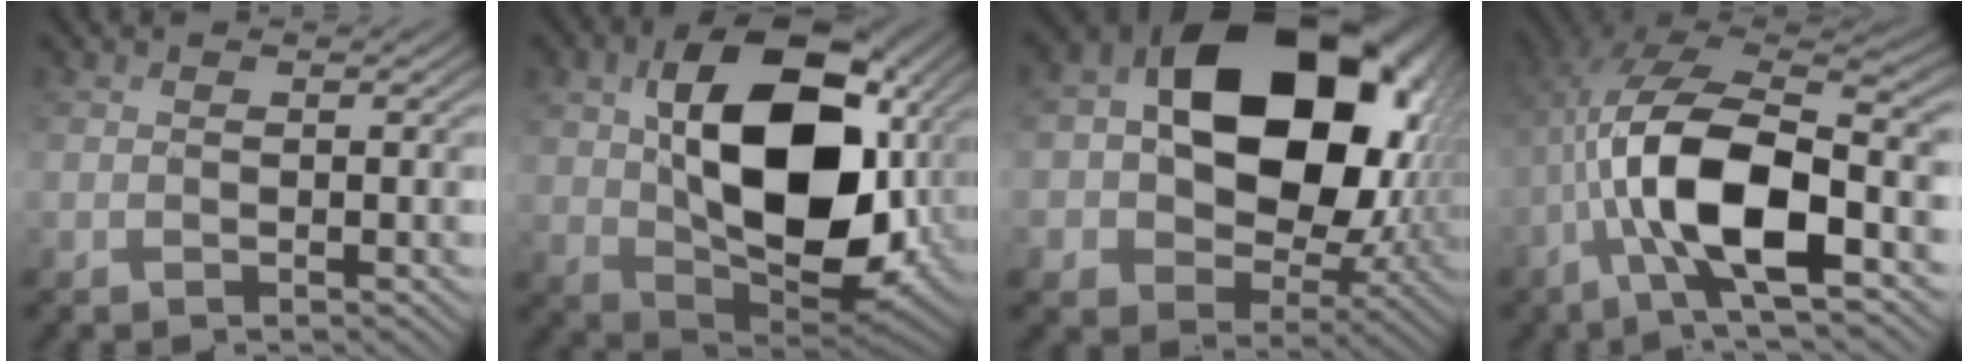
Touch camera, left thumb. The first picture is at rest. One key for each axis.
{"total": 17.5, "fx": 2.3, "fy": 11.3, "fz": 13.2, "tx": -0.231, "ty": -0.010, "tz": 0.054}
{"total": 19.3, "fx": 2.8, "fy": 14.3, "fz": 12.6, "tx": -0.214, "ty": -0.021, "tz": 0.067}
{"total": 14.2, "fx": -3.4, "fy": 5.5, "fz": 12.6, "tx": -0.242, "ty": 0.001, "tz": -0.069}